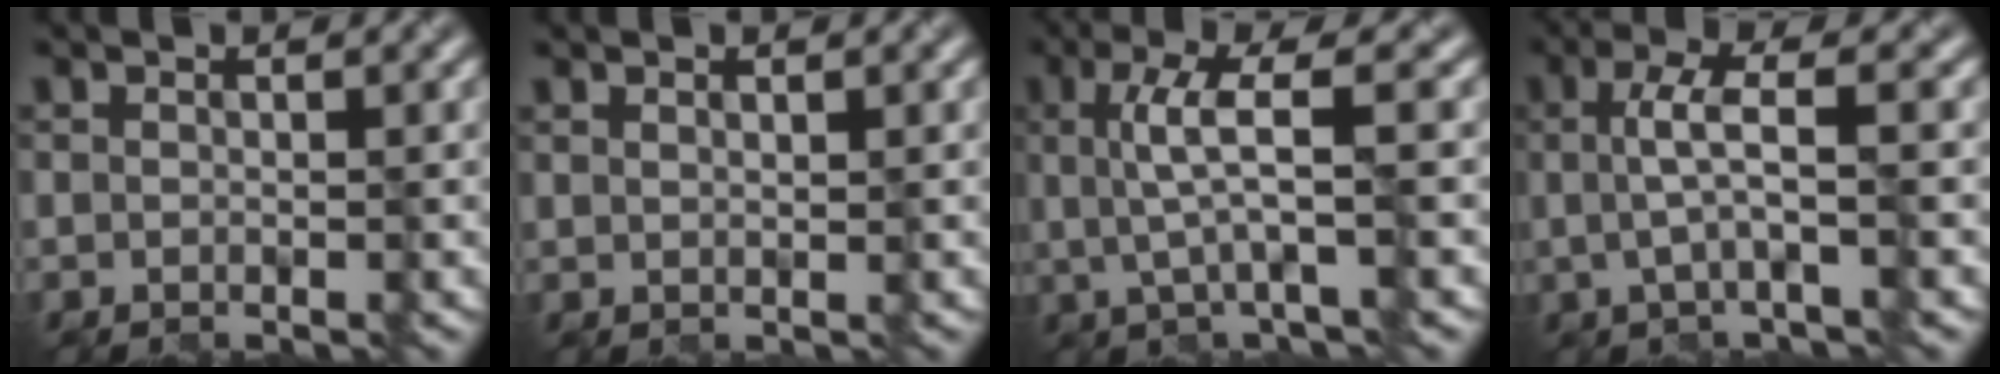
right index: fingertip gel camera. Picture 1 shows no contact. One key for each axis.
{"total": 0.7, "fx": 0.7, "fy": 0.1, "fz": 0.0, "tx": 0.001, "ty": 0.001, "tz": 0.012}
{"total": 4.4, "fx": 0.8, "fy": 0.7, "fz": 4.3, "tx": -0.083, "ty": 0.007, "tz": 0.014}
{"total": 3.1, "fx": 0.3, "fy": 0.5, "fz": 3.0, "tx": -0.056, "ty": 0.005, "tz": 0.004}